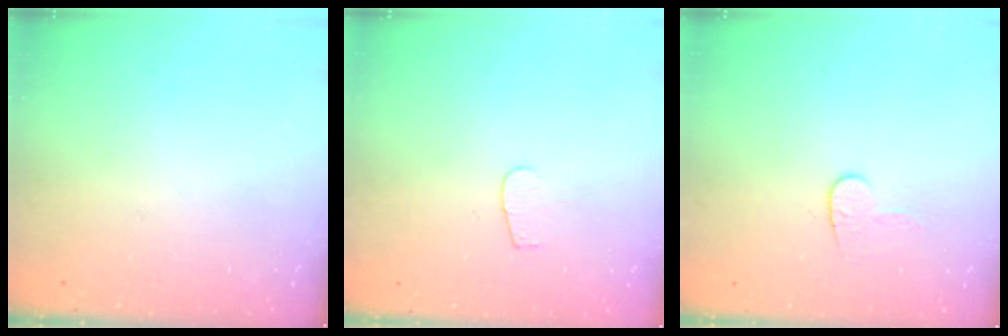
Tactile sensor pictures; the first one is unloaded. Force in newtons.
{"total": 2.6, "press": 2.5, "slide": 0.3}
{"total": 6.0, "press": 6.0, "slide": 0.4}